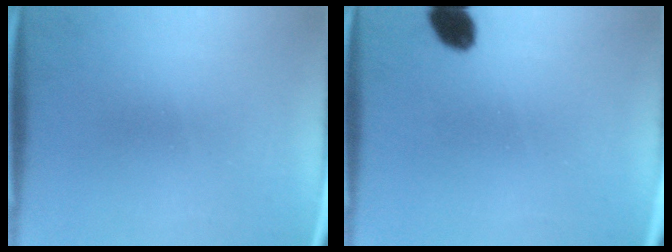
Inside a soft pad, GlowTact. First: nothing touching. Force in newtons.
{"total": 5.4}